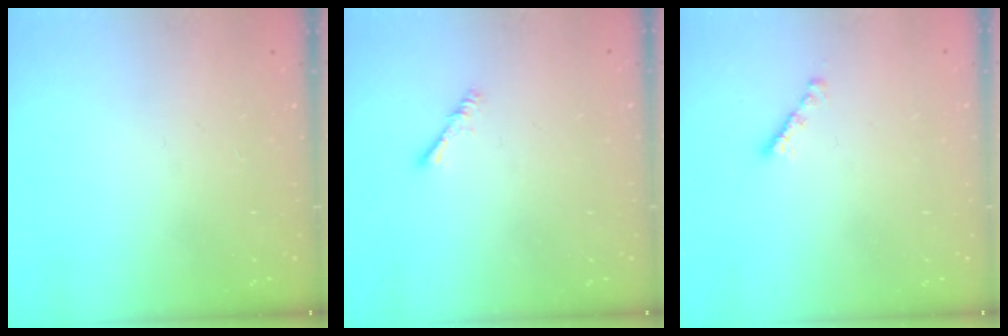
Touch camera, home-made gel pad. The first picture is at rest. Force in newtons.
{"total": 2.3, "press": 2.3, "slide": 0.4}
{"total": 2.1, "press": 2.1, "slide": 0.3}